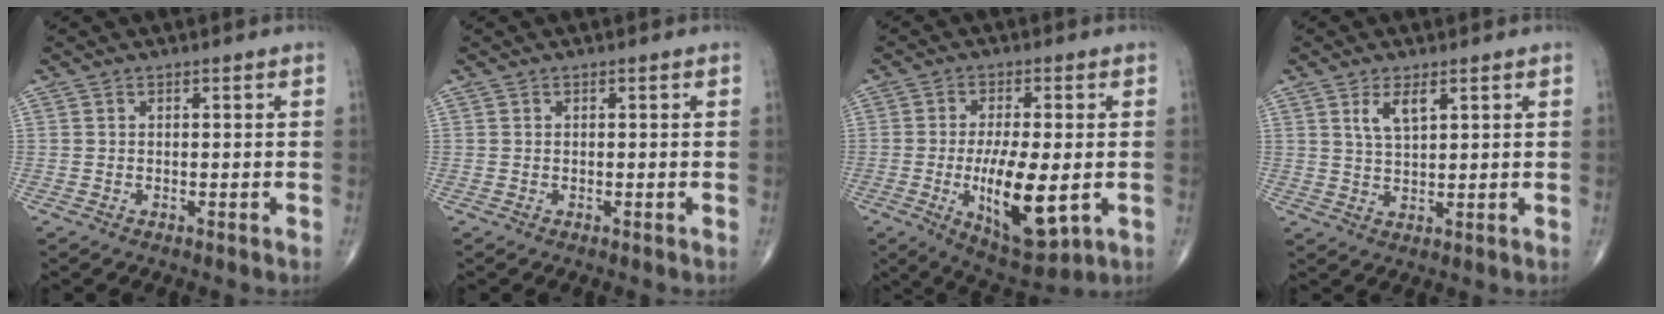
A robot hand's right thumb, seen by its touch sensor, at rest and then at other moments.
{"total": 0.0}
{"total": 13.8, "force": [-2.5, 5.1, 12.6], "torque": [-0.205, -0.018, -0.031]}
{"total": 4.3, "force": [2.2, 1.6, 3.3], "torque": [-0.062, -0.010, 0.045]}